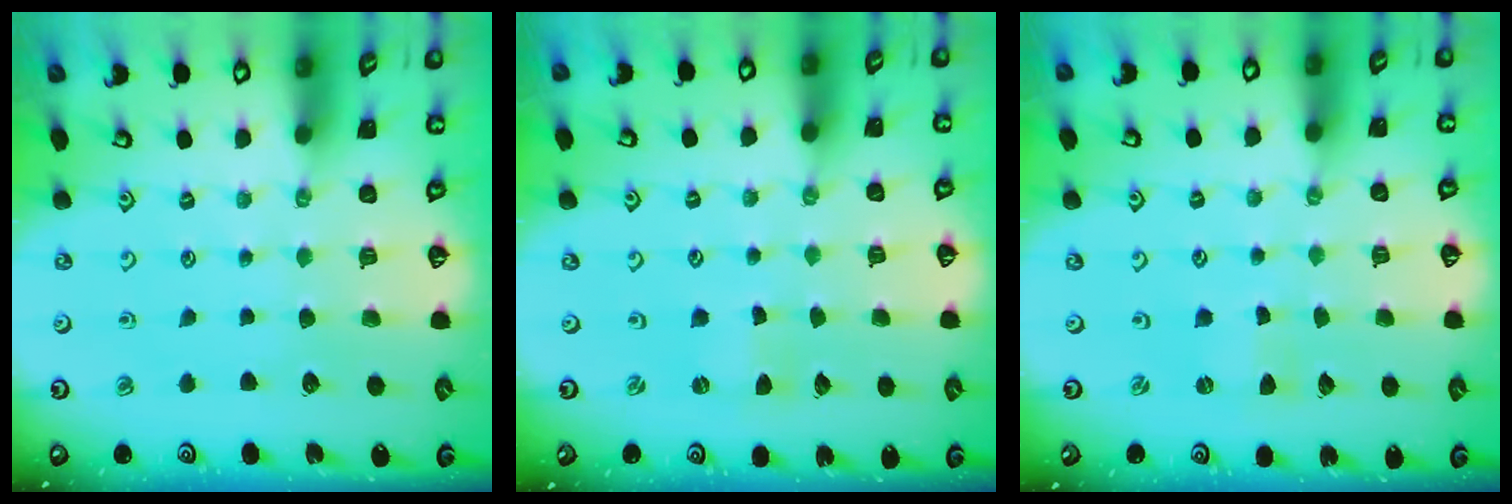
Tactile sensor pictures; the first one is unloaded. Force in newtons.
{"total": 0.0}
{"total": 0.0}